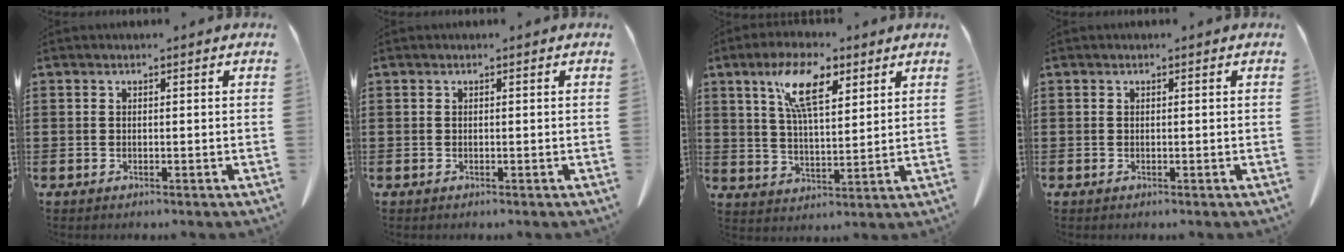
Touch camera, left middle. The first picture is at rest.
{"total": 0.0}
{"total": 10.3, "force": [6.0, 3.5, 7.6], "torque": [-0.155, -0.002, 0.105]}
{"total": 0.0}